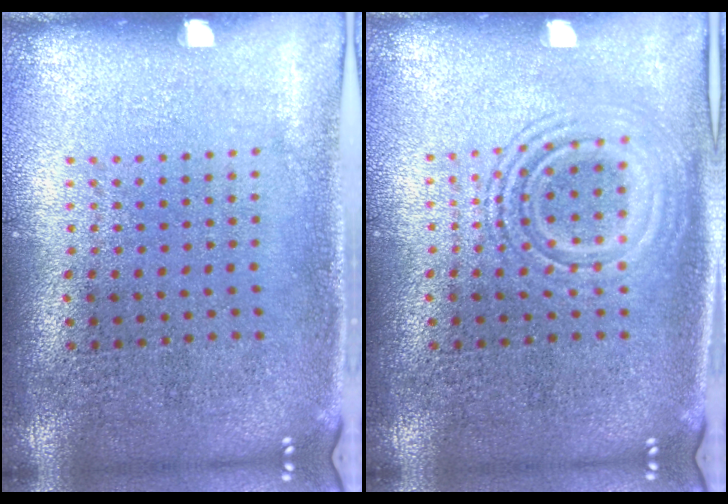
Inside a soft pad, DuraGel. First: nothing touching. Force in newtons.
{"total": 2.8, "press": 2.8, "slide": 0.4}